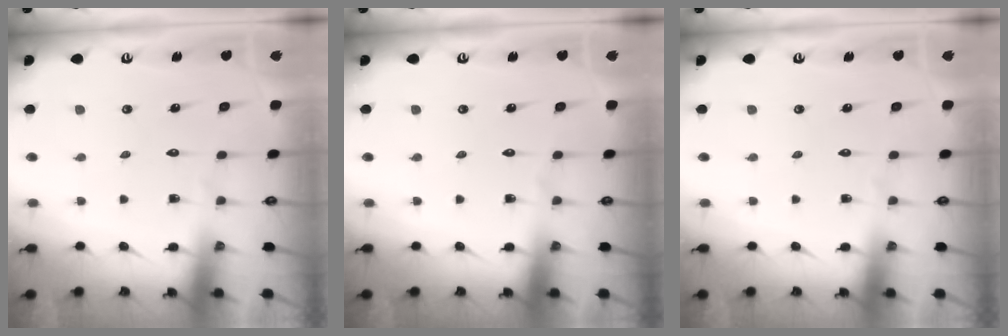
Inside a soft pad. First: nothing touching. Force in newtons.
{"total": 0.0}
{"total": 0.0}